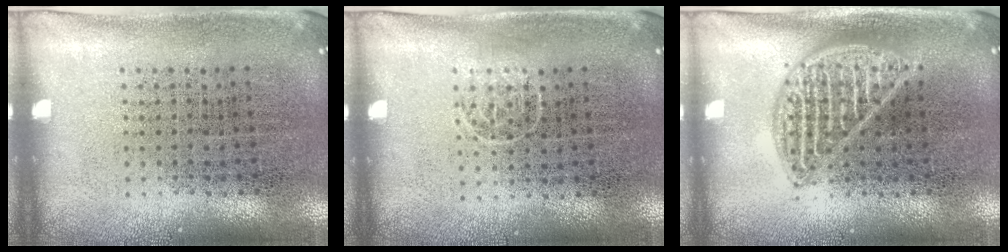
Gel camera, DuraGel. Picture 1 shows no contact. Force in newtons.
{"total": 0.6, "press": 0.4, "slide": 0.4}
{"total": 2.3, "press": 2.2, "slide": 0.3}